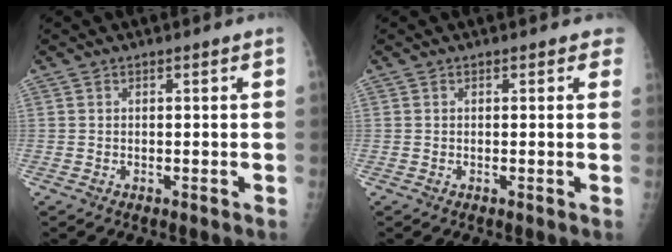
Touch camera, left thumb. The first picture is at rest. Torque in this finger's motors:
{"motor_torque": [1.66, 0.84, 0.67, -0.07, 0.11]}